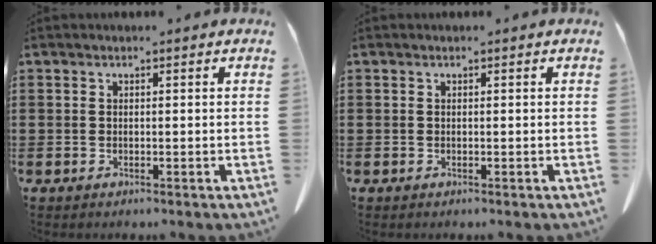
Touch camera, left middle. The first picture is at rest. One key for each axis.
{"total": 0.0}